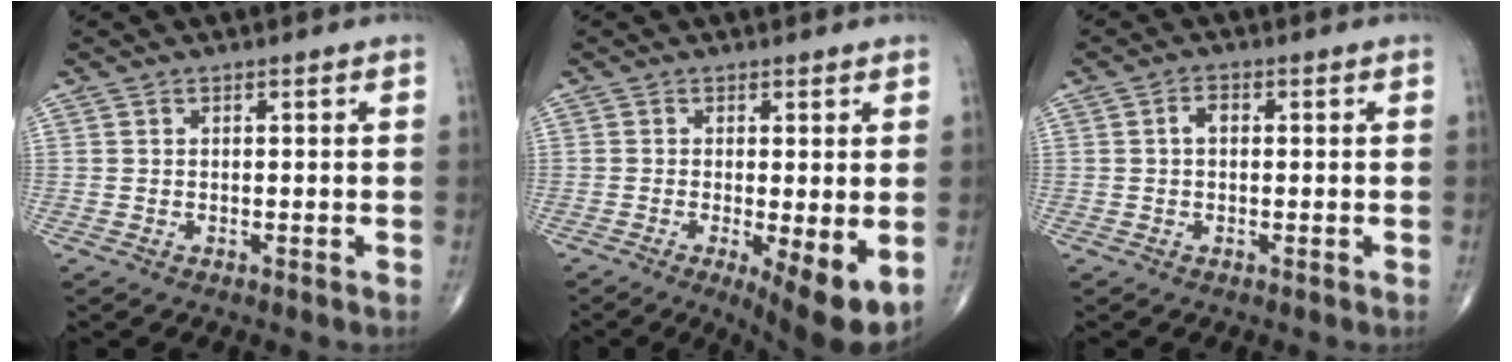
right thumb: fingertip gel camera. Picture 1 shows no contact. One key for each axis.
{"total": 9.2, "fx": -2.3, "fy": 2.4, "fz": 8.6, "tx": -0.126, "ty": -0.026, "tz": -0.032}
{"total": 2.2, "fx": 0.2, "fy": 1.3, "fz": 1.7, "tx": -0.028, "ty": 0.009, "tz": 0.000}